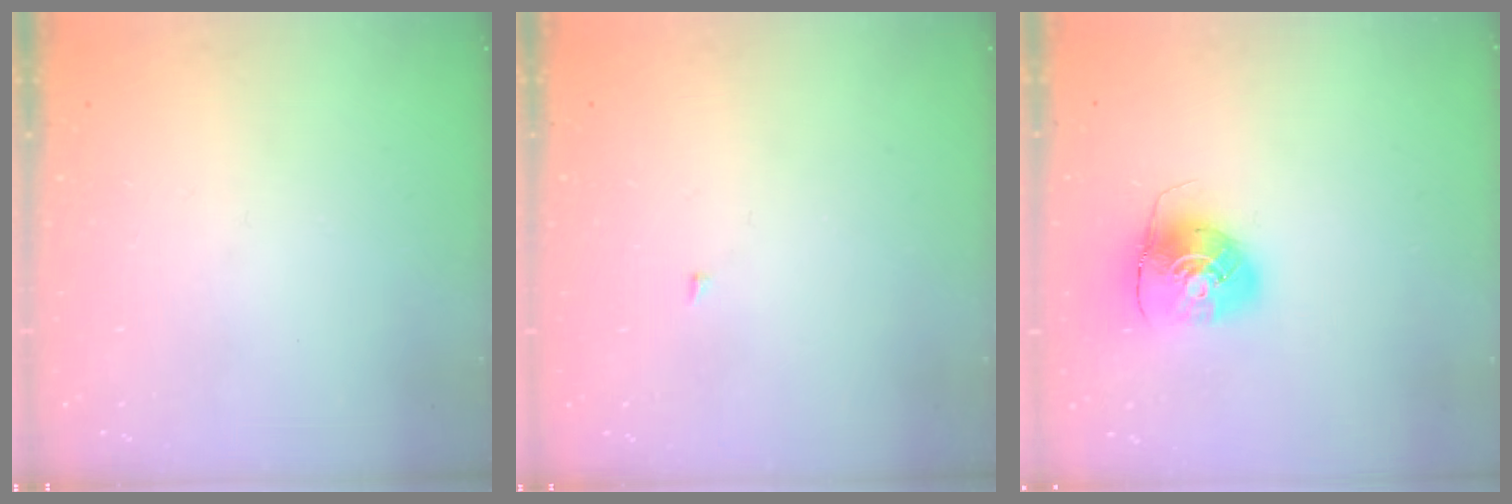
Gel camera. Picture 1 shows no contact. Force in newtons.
{"total": 1.4, "press": 1.3, "slide": 0.1}
{"total": 10.3, "press": 10.3, "slide": 0.4}